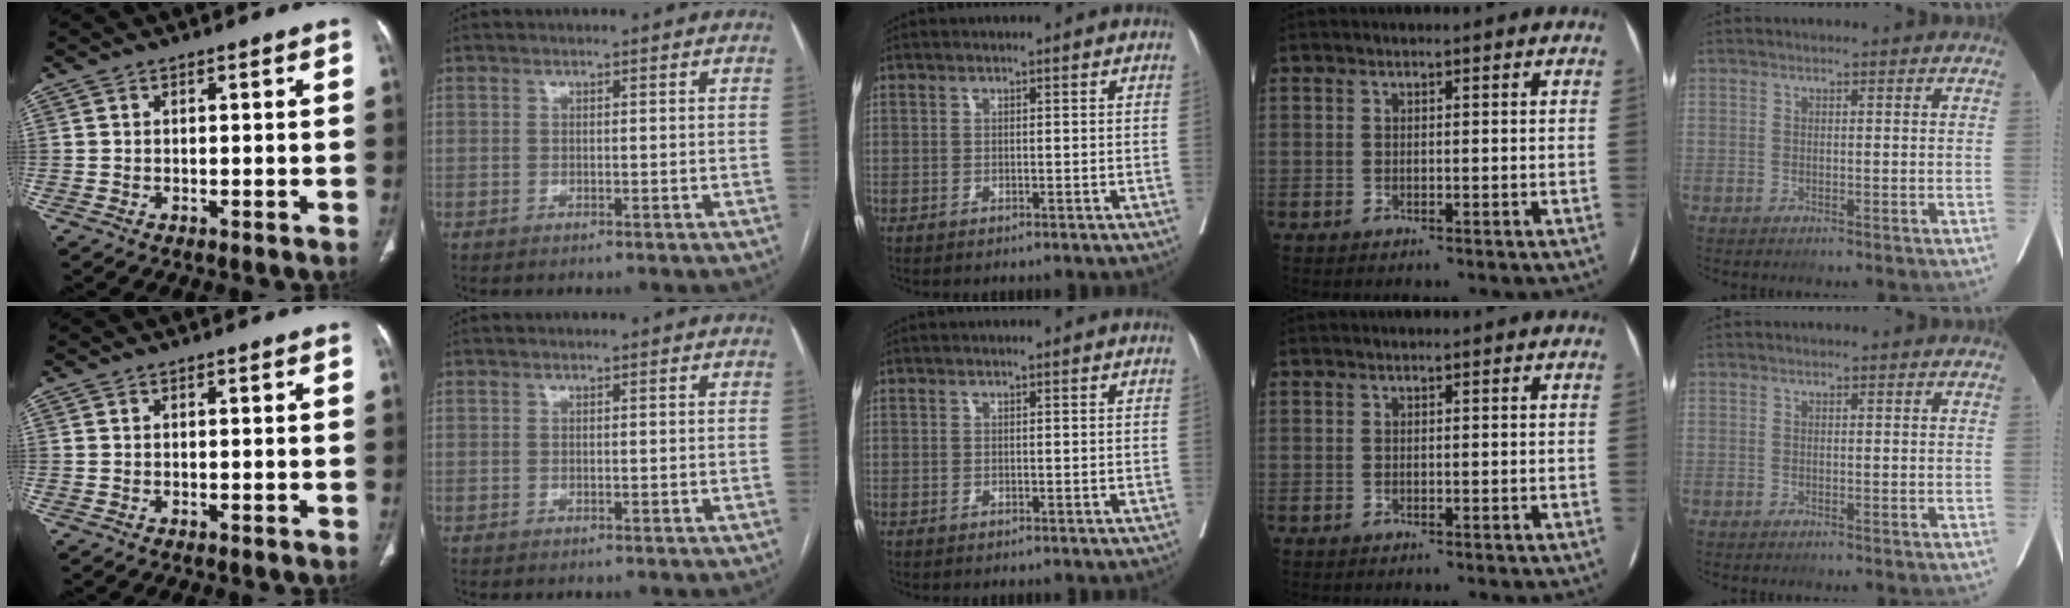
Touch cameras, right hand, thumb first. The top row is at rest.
{}